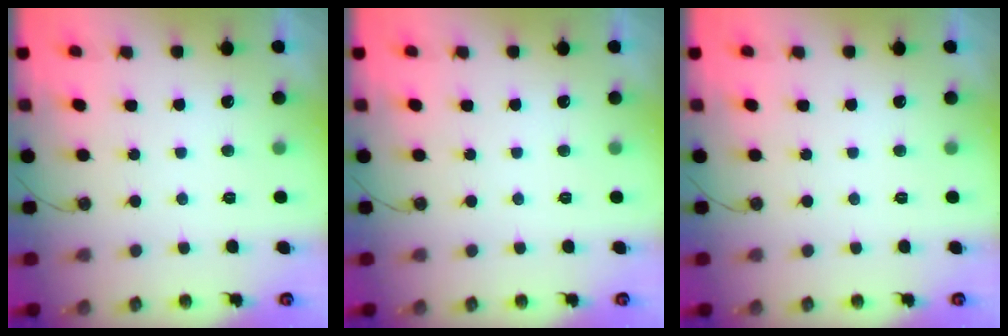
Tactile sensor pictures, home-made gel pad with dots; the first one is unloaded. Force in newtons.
{"total": 0.0}
{"total": 0.0}